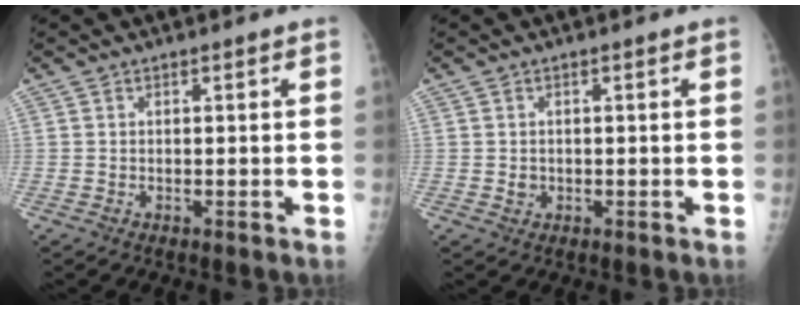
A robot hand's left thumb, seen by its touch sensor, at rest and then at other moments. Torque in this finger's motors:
{"motor_torque": [-0.13, -0.03, 0.04, -0.04, 0.00]}